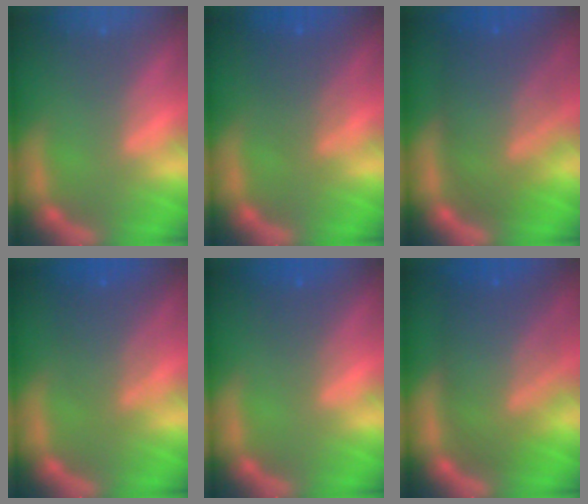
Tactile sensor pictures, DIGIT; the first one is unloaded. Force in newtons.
{"total": 3.6}
{"total": 9.5}
{"total": 4.6}
{"total": 2.0}
{"total": 9.5}